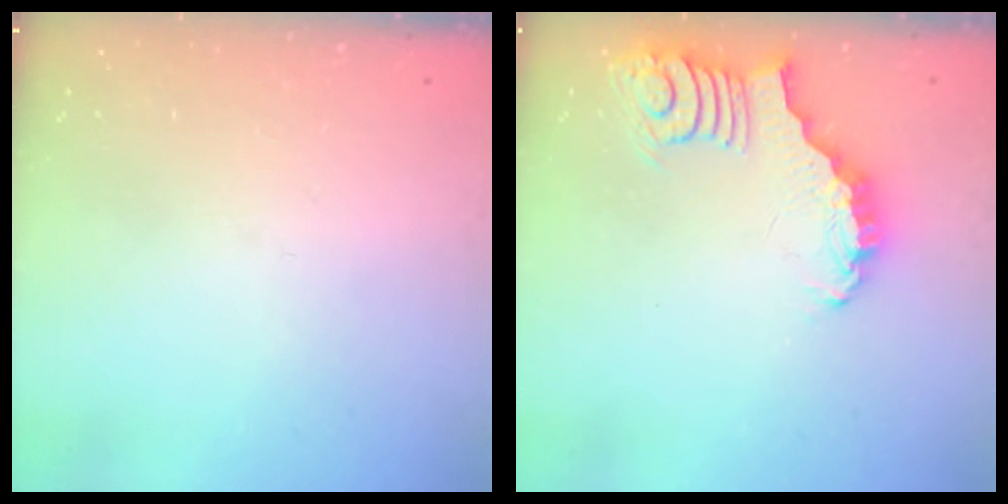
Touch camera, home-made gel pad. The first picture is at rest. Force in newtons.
{"total": 3.4, "press": 3.4, "slide": 0.5}